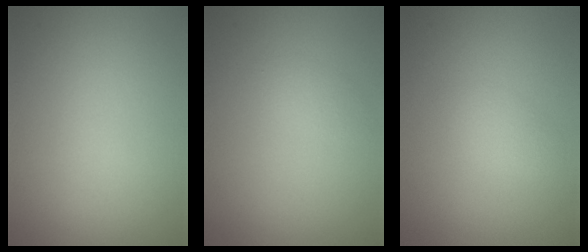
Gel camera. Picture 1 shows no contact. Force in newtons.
{"total": 0.9, "press": 0.9, "slide": 0.0}
{"total": 1.2, "press": 1.2, "slide": 0.1}